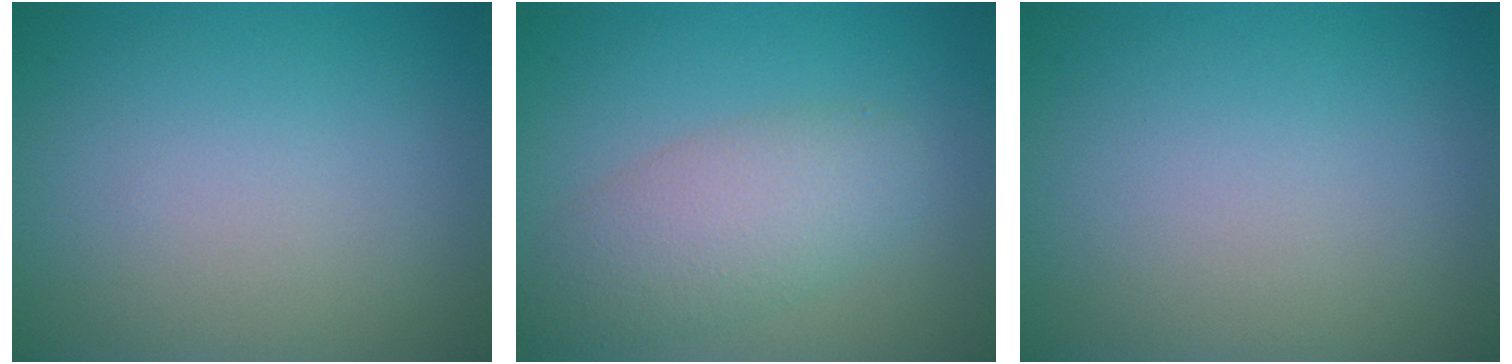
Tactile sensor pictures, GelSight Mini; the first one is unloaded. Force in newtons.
{"total": 4.5, "press": 4.5, "slide": 0.4}
{"total": 0.0}